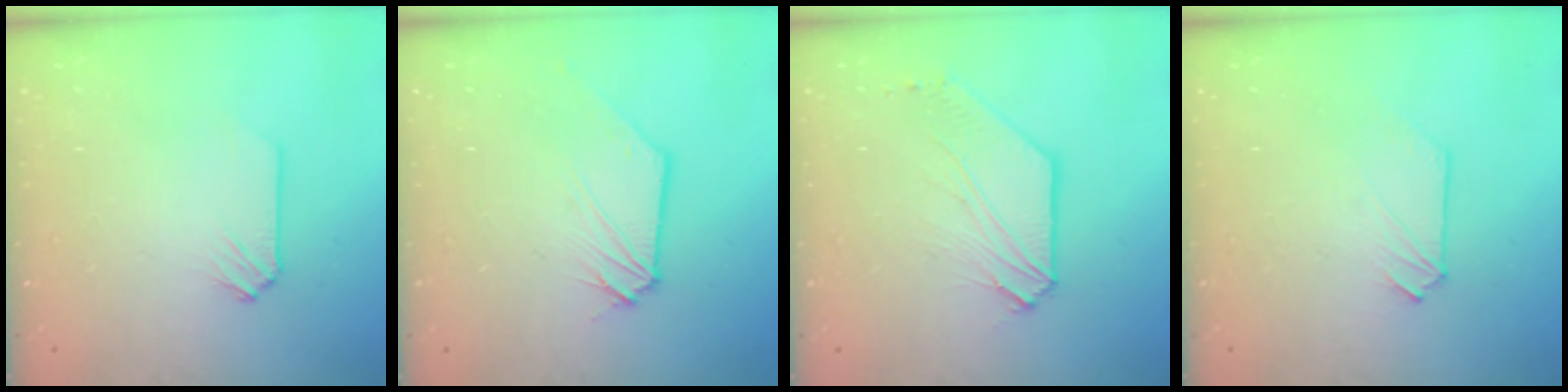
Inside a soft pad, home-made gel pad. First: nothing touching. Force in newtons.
{"total": 0.0}
{"total": 6.2, "press": 6.2, "slide": 0.8}
{"total": 0.0}